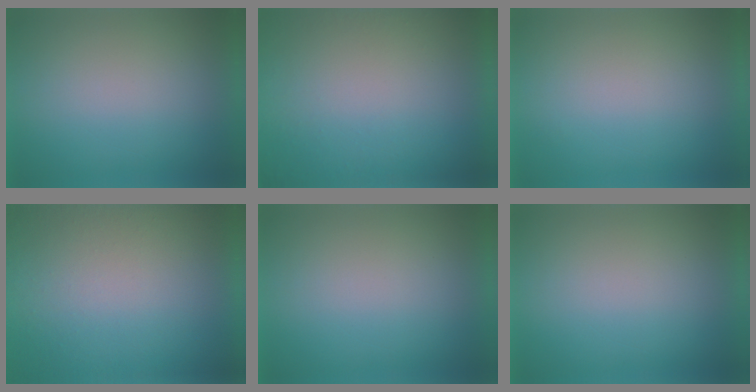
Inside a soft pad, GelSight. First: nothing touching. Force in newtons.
{"total": 4.7}
{"total": 0.0}
{"total": 9.8}
{"total": 0.0}
{"total": 0.0}